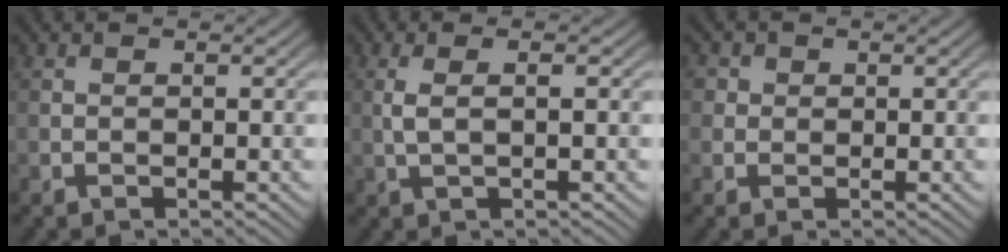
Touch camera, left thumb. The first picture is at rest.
{"total": 2.4, "force": [0.4, 0.5, 2.4], "torque": [-0.049, 0.006, 0.007]}
{"total": 2.3, "force": [0.8, 2.0, 0.7], "torque": [-0.022, 0.001, 0.007]}